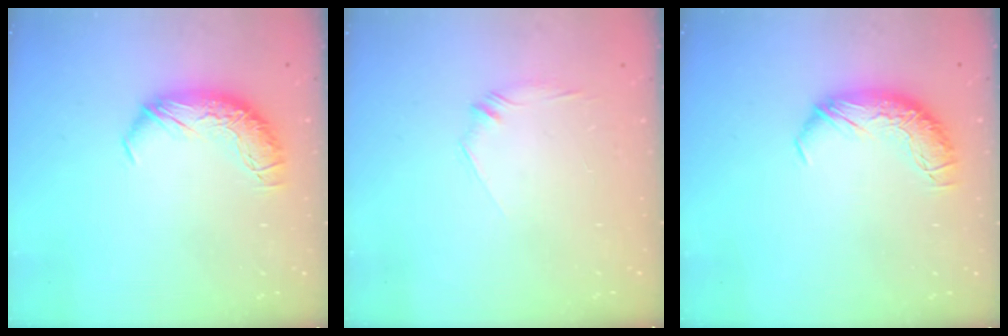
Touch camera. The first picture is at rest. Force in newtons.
{"total": 6.3, "press": 6.2, "slide": 1.2}
{"total": 0.0}